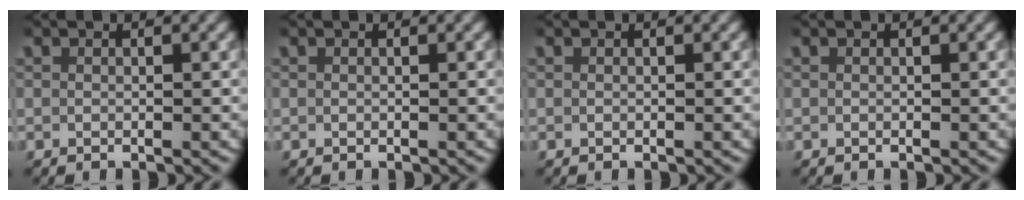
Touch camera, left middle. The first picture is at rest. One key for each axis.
{"total": 0.0}
{"total": 0.0}
{"total": 0.0}